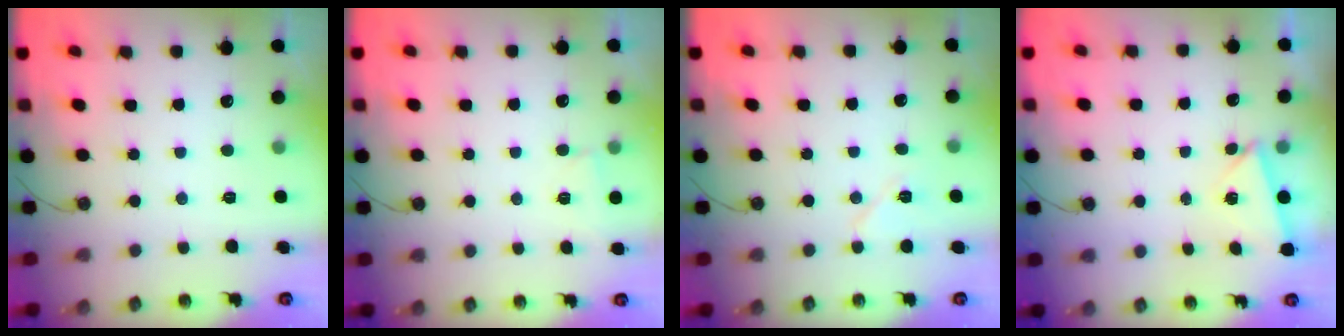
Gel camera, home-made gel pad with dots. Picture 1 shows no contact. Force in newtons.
{"total": 2.1, "press": 2.1, "slide": 0.4}
{"total": 8.3, "press": 4.5, "slide": 6.9}
{"total": 3.0, "press": 2.3, "slide": 2.0}